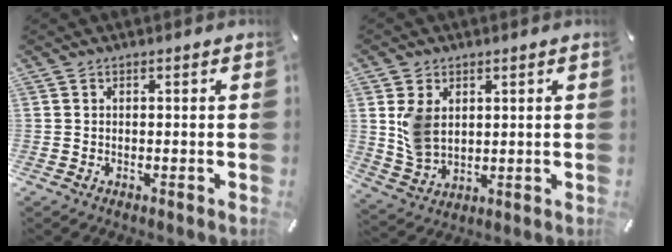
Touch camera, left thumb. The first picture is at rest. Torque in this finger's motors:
{"motor_torque": [0.23, 0.09, 0.30, 0.07, 0.13]}